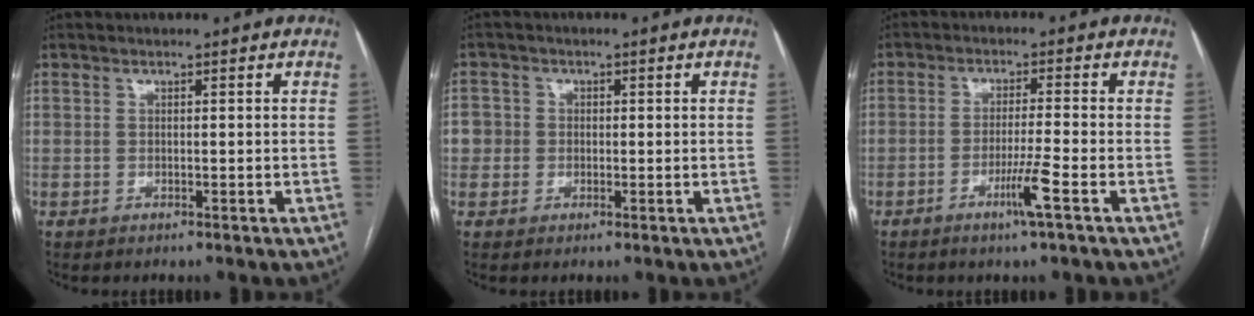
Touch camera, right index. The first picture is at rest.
{"total": 3.4, "force": [0.0, 3.4, 0.3], "torque": [0.008, 0.015, -0.002]}
{"total": 4.8, "force": [-2.4, -0.8, 4.1], "torque": [-0.076, -0.010, -0.046]}